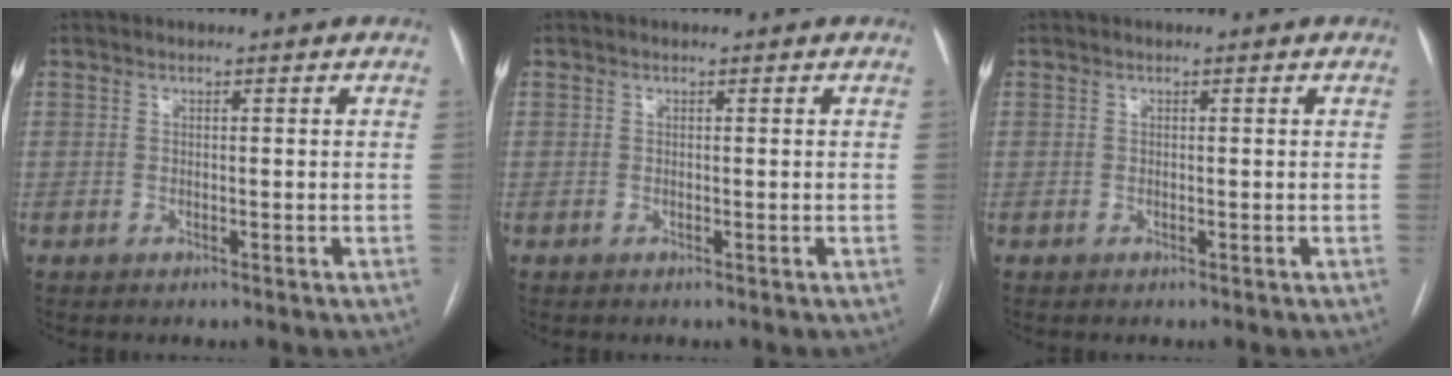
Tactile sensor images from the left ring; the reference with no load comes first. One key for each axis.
{"total": 0.0}
{"total": 0.0}